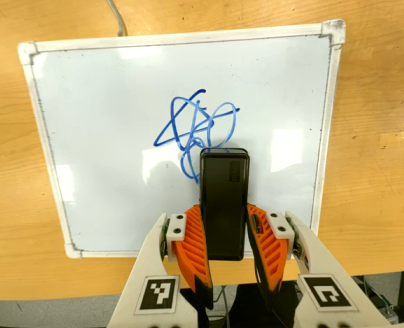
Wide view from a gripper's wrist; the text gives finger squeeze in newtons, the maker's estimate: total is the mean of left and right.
{"total": 5.9, "left": 3.8, "right": 8.0}